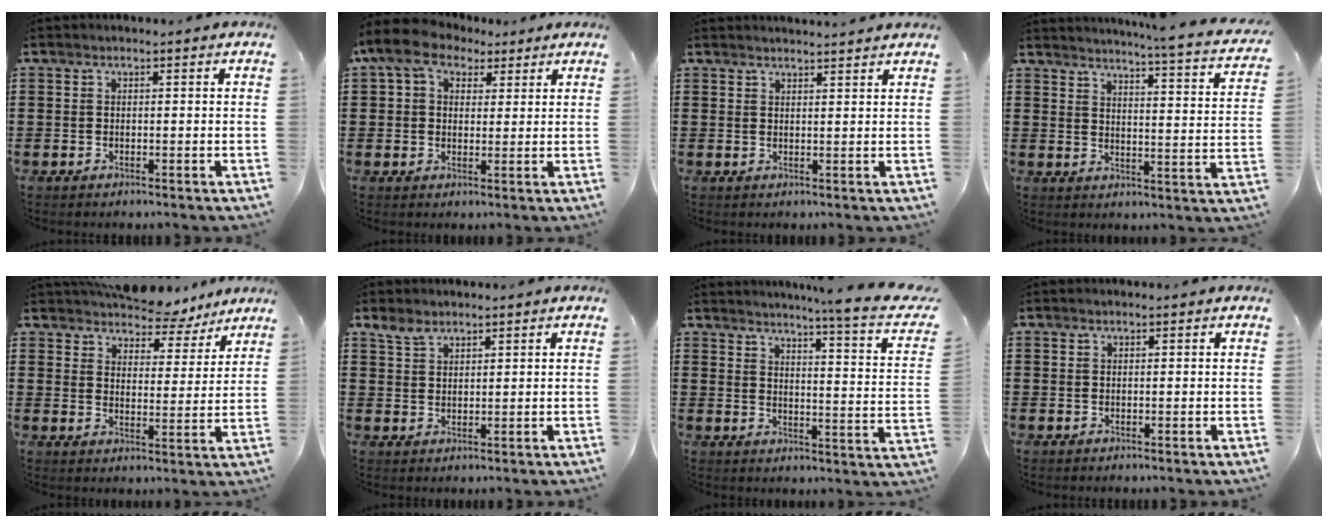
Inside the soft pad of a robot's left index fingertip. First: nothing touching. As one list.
[{"total": 6.9, "force": [4.1, 4.3, 3.3], "torque": [-0.088, 0.009, 0.077]}, {"total": 1.7, "force": [1.7, -0.1, 0.1], "torque": [-0.006, -0.002, 0.033]}, {"total": 4.0, "force": [3.6, -0.7, 1.5], "torque": [-0.042, -0.037, 0.053]}, {"total": 5.7, "force": [5.4, 1.6, 0.3], "torque": [-0.028, -0.029, 0.095]}, {"total": 3.1, "force": [2.4, 1.7, 1.1], "torque": [-0.030, 0.005, 0.046]}, {"total": 5.2, "force": [4.3, -1.0, 2.8], "torque": [-0.060, -0.044, 0.061]}, {"total": 0.0}]